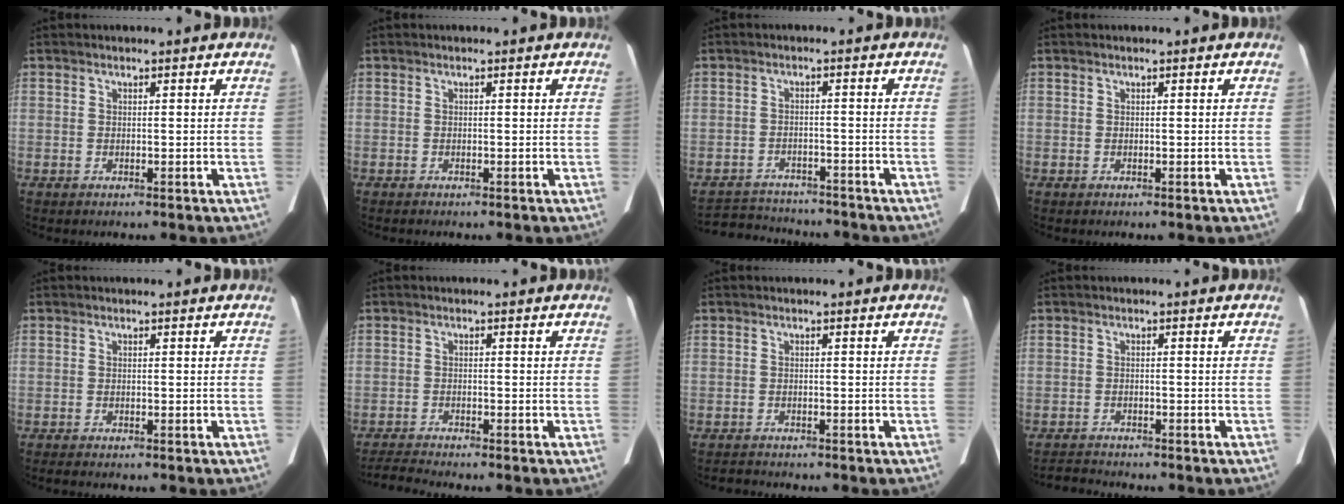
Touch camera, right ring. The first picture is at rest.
{"total": 0.0}
{"total": 9.9, "force": [-9.5, 2.2, 1.9], "torque": [-0.043, 0.008, -0.133]}
{"total": 0.0}
{"total": 0.8, "force": [-0.7, 0.0, 0.3], "torque": [-0.013, -0.004, -0.013]}
{"total": 3.1, "force": [-2.9, -1.0, 0.2], "torque": [-0.015, -0.022, -0.056]}
{"total": 1.5, "force": [-1.5, 0.2, 0.0], "torque": [-0.005, -0.008, -0.022]}
{"total": 2.7, "force": [-2.7, -0.1, 0.0], "torque": [-0.005, -0.016, -0.045]}